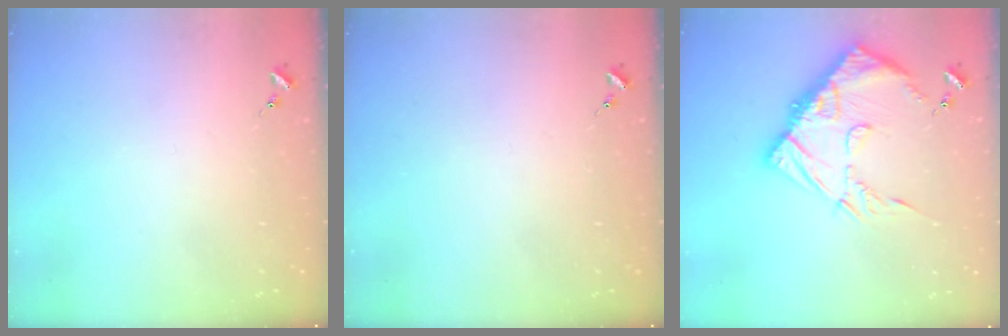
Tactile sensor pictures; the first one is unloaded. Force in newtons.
{"total": 0.0}
{"total": 15.6, "press": 15.5, "slide": 1.4}